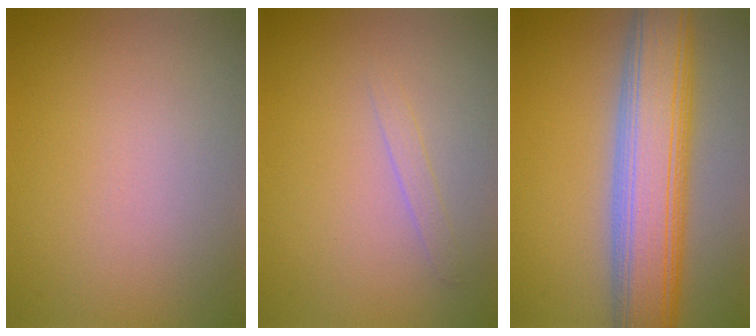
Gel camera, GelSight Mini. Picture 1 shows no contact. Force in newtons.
{"total": 1.0, "press": 1.0, "slide": 0.1}
{"total": 10.1, "press": 10.1, "slide": 0.4}